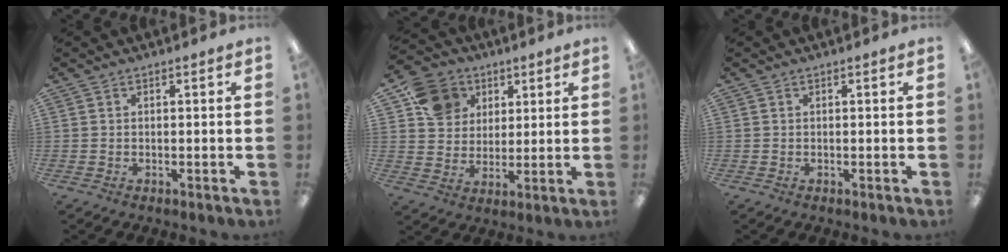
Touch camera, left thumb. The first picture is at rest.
{"total": 11.2, "force": [5.8, 9.1, 3.0], "torque": [-0.056, -0.024, 0.116]}
{"total": 0.0}